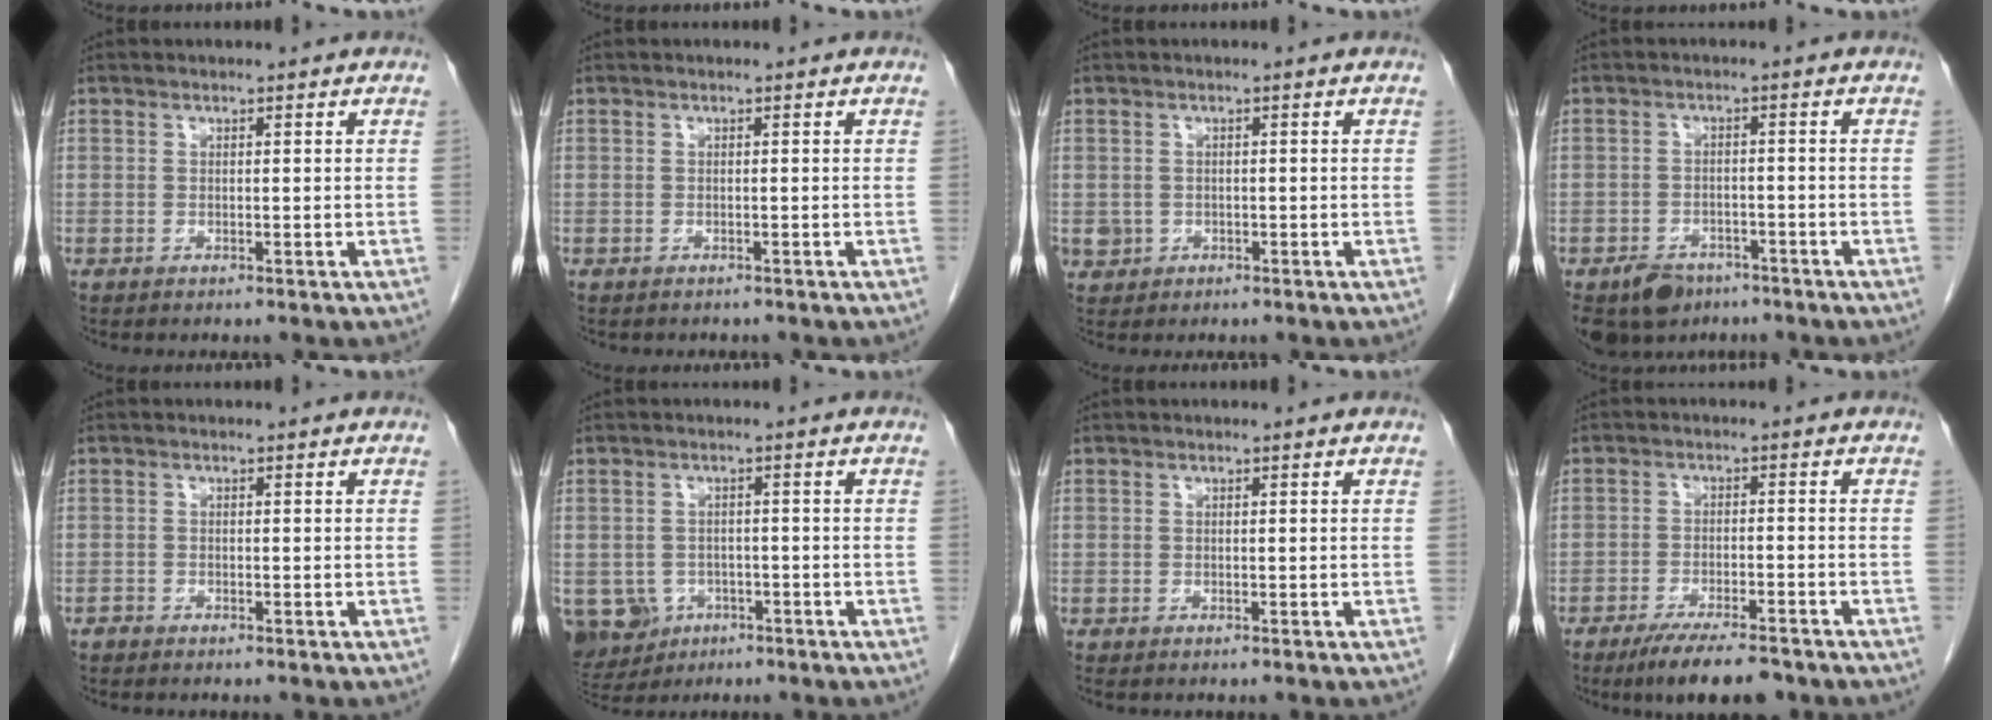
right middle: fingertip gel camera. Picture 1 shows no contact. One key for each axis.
{"total": 0.8, "fx": -0.7, "fy": 0.4, "fz": 0.1, "tx": -0.008, "ty": 0.001, "tz": -0.010}
{"total": 2.0, "fx": -0.4, "fy": 1.9, "fz": 0.3, "tx": -0.002, "ty": 0.006, "tz": 0.002}
{"total": 7.1, "fx": -5.1, "fy": 4.2, "fz": 2.4, "tx": -0.042, "ty": -0.002, "tz": -0.078}
{"total": 0.5, "fx": -0.5, "fy": 0.1, "fz": 0.0, "tx": -0.005, "ty": 0.000, "tz": -0.013}
{"total": 7.9, "fx": -3.8, "fy": 6.6, "fz": 2.4, "tx": -0.061, "ty": 0.002, "tz": -0.051}
{"total": 0.0}
{"total": 8.3, "fx": -6.5, "fy": 1.9, "fz": 4.8, "tx": -0.072, "ty": -0.014, "tz": -0.105}